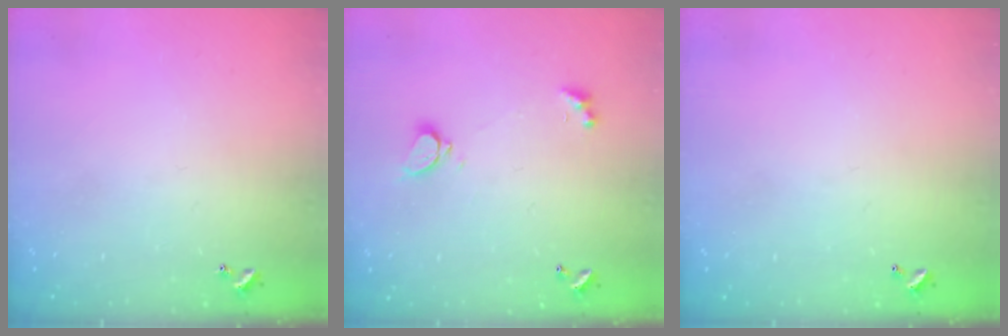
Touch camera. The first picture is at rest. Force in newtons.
{"total": 2.3, "press": 2.2, "slide": 0.7}
{"total": 2.8, "press": 2.8, "slide": 0.1}